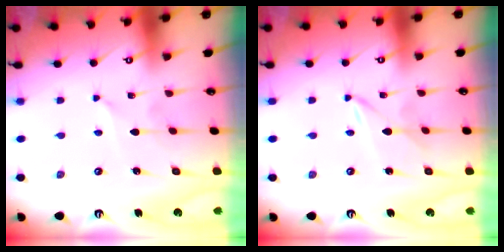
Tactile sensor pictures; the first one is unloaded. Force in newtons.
{"total": 1.6, "press": 1.6, "slide": 0.1}